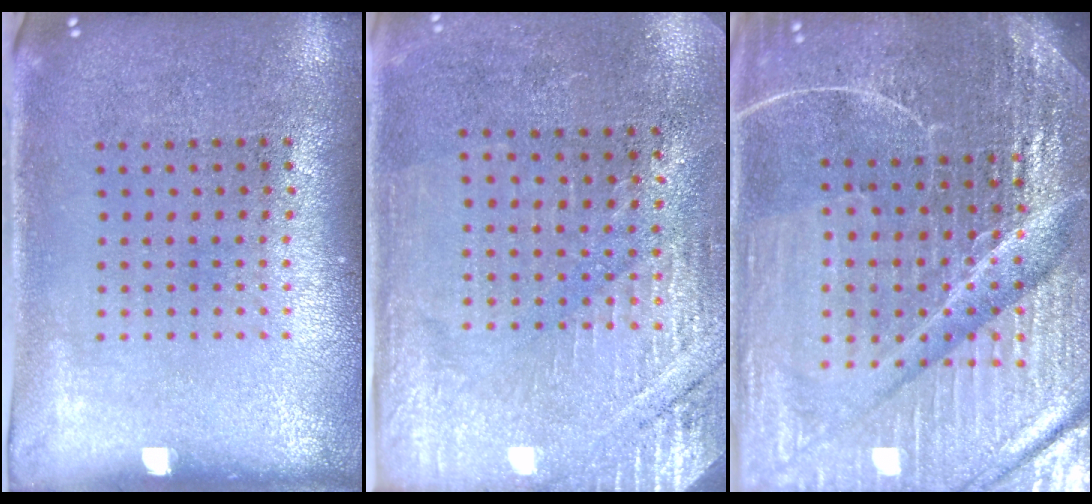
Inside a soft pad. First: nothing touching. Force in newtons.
{"total": 2.8, "press": 2.7, "slide": 0.8}
{"total": 6.8, "press": 6.0, "slide": 3.1}